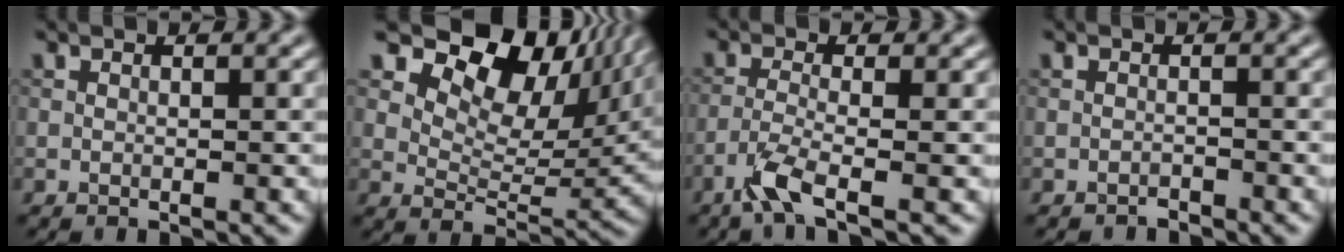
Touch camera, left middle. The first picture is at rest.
{"total": 12.7, "force": [8.1, 6.6, 7.2], "torque": [-0.119, 0.008, 0.130]}
{"total": 3.3, "force": [-2.2, 0.5, 2.4], "torque": [-0.057, -0.003, -0.058]}
{"total": 0.9, "force": [-0.9, 0.3, 0.0], "torque": [0.002, 0.001, -0.016]}